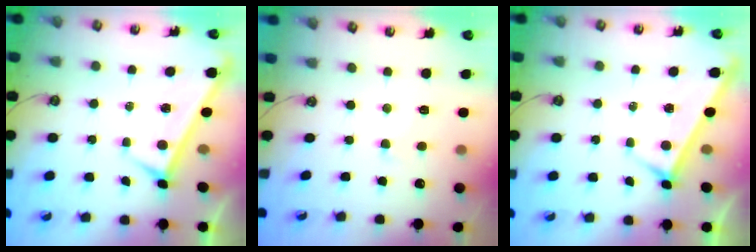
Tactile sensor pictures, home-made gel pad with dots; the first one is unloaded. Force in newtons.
{"total": 0.8, "press": 0.1, "slide": 0.8}
{"total": 4.0, "press": 4.0, "slide": 0.3}